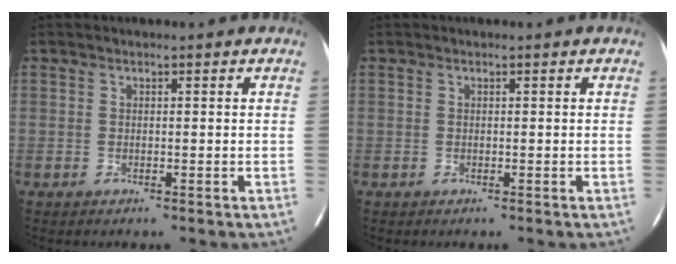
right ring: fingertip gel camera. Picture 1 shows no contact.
{"total": 0.0}